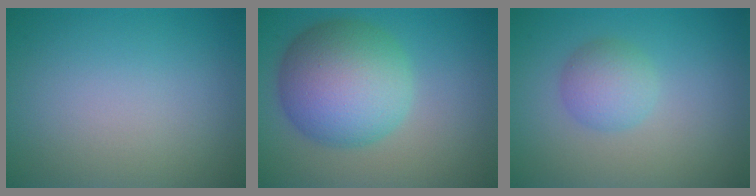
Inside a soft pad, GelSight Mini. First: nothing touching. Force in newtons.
{"total": 9.3, "press": 9.3, "slide": 0.2}
{"total": 2.7, "press": 2.7, "slide": 0.1}